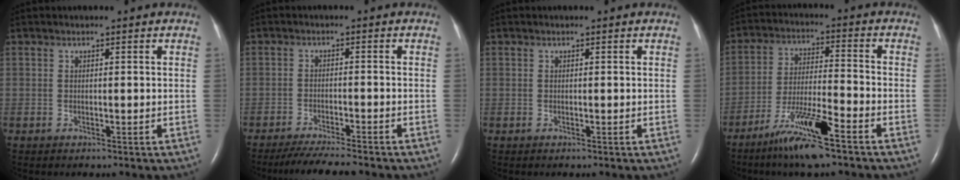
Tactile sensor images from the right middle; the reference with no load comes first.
{"total": 7.6, "force": [-6.9, 0.1, 3.4], "torque": [-0.054, -0.024, -0.111]}
{"total": 0.0}
{"total": 10.4, "force": [-6.9, 0.2, 7.8], "torque": [-0.153, -0.026, -0.127]}